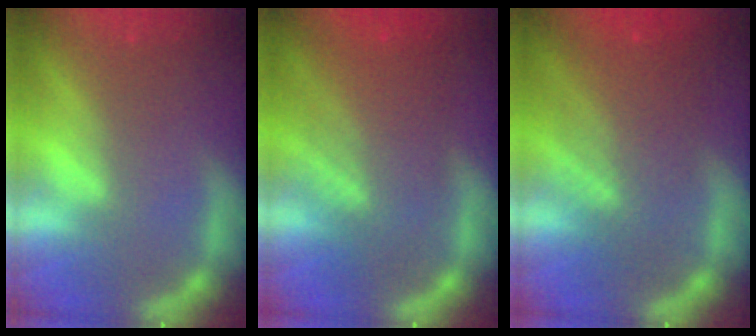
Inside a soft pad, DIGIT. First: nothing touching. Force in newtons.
{"total": 8.1}
{"total": 7.1}